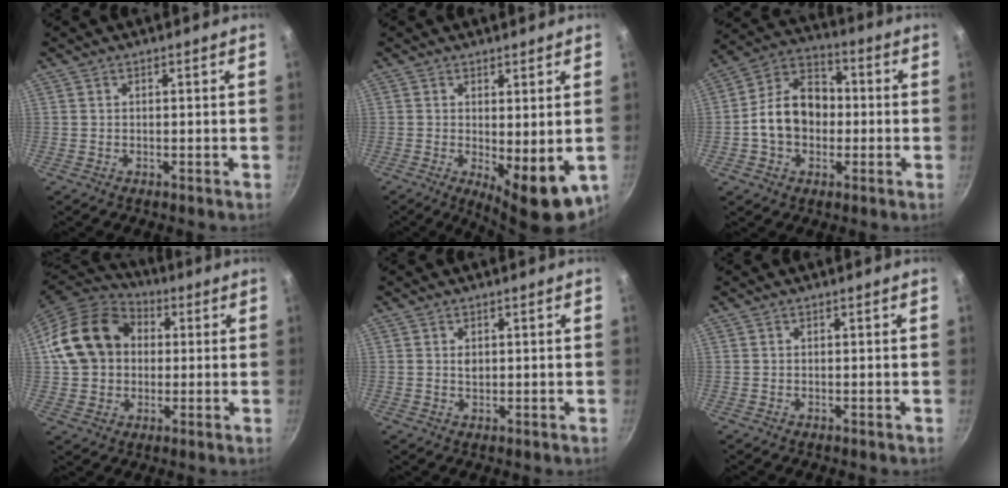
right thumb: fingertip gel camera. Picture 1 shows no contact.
{"total": 9.6, "force": [-1.3, 3.6, 8.8], "torque": [-0.104, -0.009, -0.004]}
{"total": 13.4, "force": [-1.1, 10.1, 8.7], "torque": [-0.112, 0.035, -0.035]}
{"total": 17.9, "force": [2.9, 14.4, 10.3], "torque": [-0.169, 0.034, 0.043]}
{"total": 1.5, "force": [0.3, 1.1, 1.0], "torque": [-0.013, 0.000, 0.005]}
{"total": 0.0}